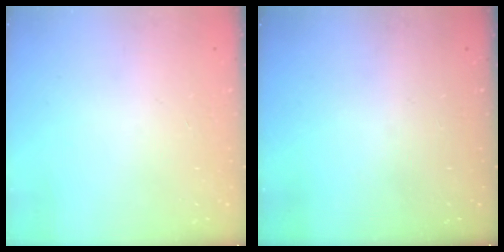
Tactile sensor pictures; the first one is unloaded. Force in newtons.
{"total": 0.0}